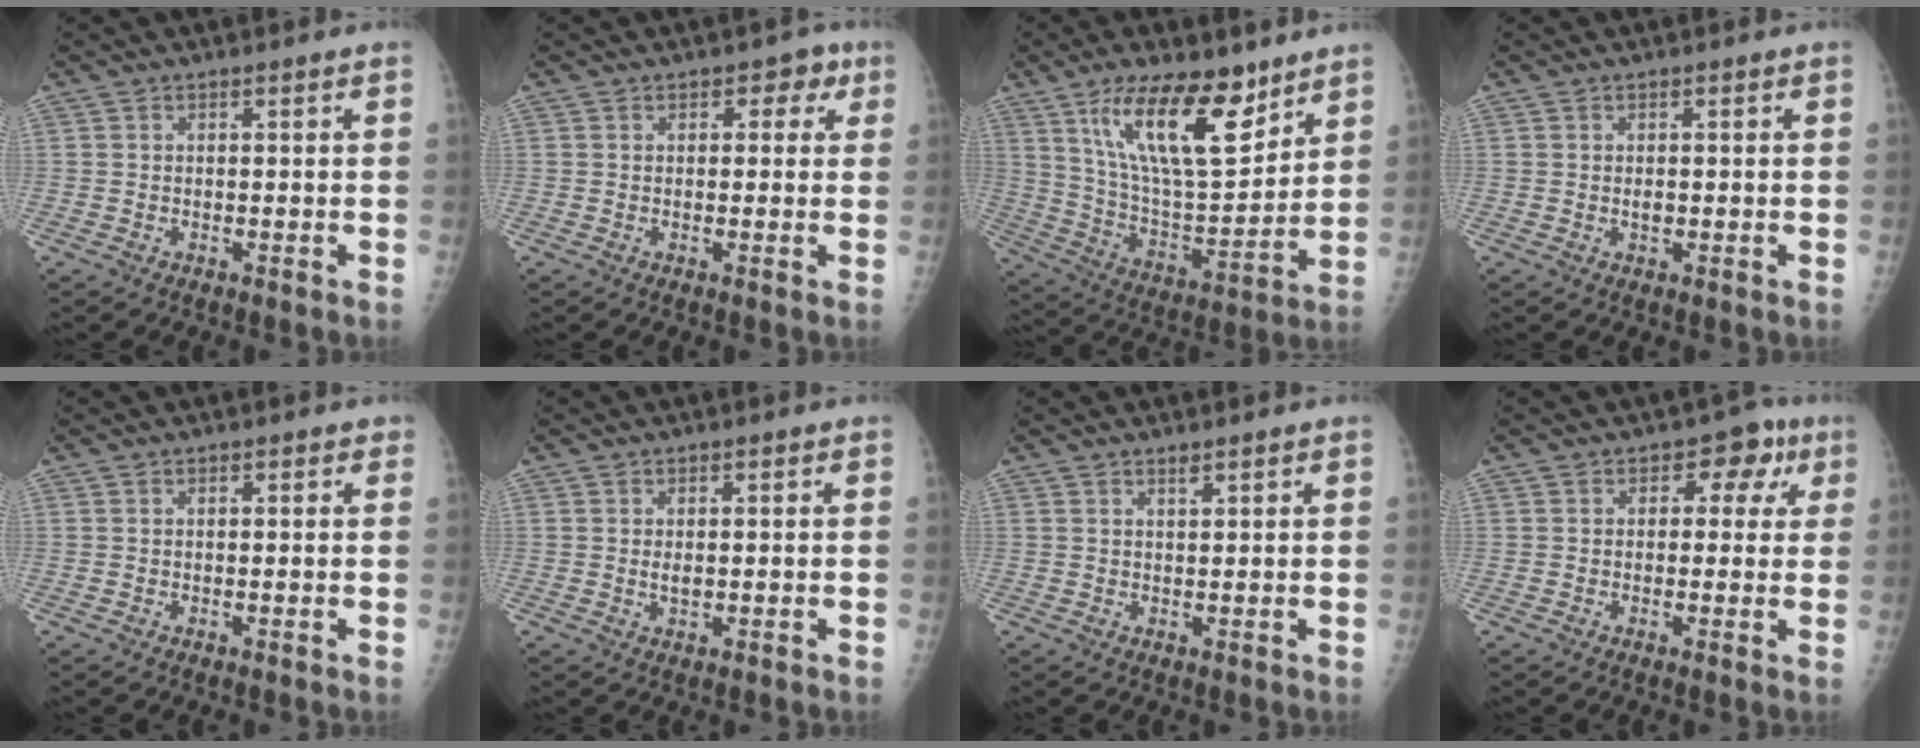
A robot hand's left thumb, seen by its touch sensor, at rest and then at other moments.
{"total": 3.6, "force": [1.4, 2.6, 2.1], "torque": [0.008, 0.002, 0.008]}
{"total": 18.9, "force": [11.2, 6.9, 13.5], "torque": [-0.195, -0.068, 0.209]}
{"total": 1.0, "force": [-0.1, 0.6, 0.8], "torque": [-0.008, -0.001, 0.000]}
{"total": 0.7, "force": [0.5, 0.4, 0.3], "torque": [0.003, -0.002, 0.002]}
{"total": 1.5, "force": [0.1, 0.8, 1.3], "torque": [-0.016, -0.003, 0.004]}
{"total": 1.3, "force": [1.0, 0.3, 0.7], "torque": [-0.008, -0.008, 0.019]}
{"total": 6.1, "force": [2.0, 4.4, 3.8], "torque": [0.005, 0.002, 0.012]}